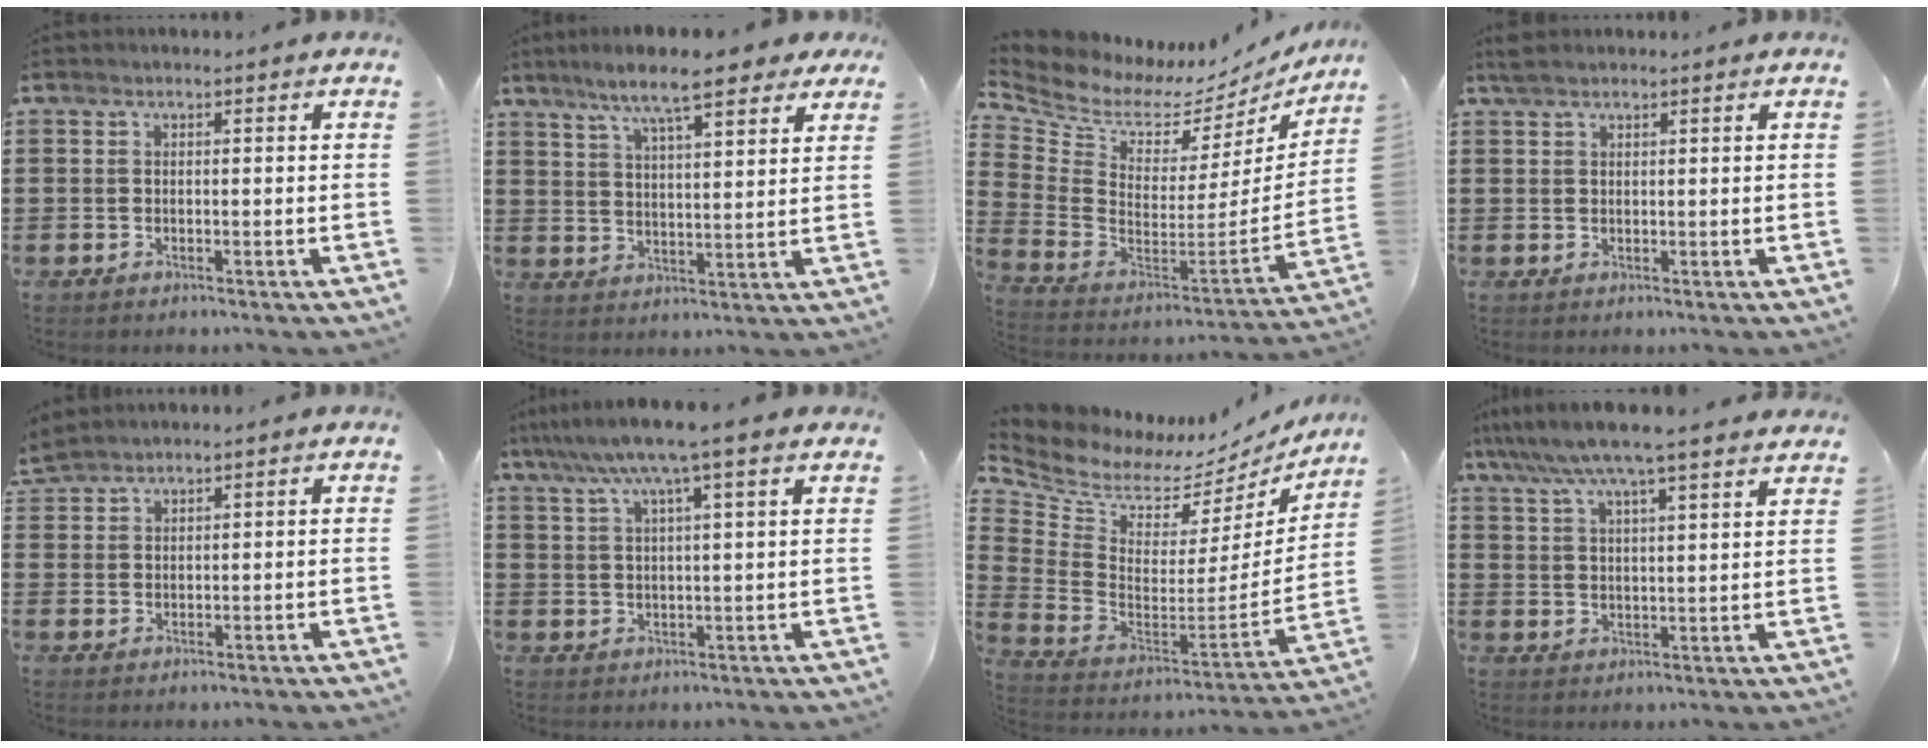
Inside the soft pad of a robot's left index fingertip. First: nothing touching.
{"total": 9.2, "force": [7.4, 1.3, 5.5], "torque": [-0.119, -0.015, 0.129]}
{"total": 5.8, "force": [4.4, 3.0, 2.3], "torque": [-0.078, -0.045, 0.073]}
{"total": 1.6, "force": [1.4, 0.5, 0.8], "torque": [-0.018, 0.002, 0.026]}
{"total": 2.2, "force": [2.1, 0.1, 0.2], "torque": [-0.010, 0.000, 0.043]}
{"total": 7.5, "force": [5.2, -0.1, 5.4], "torque": [-0.117, -0.010, 0.088]}
{"total": 5.9, "force": [4.6, 2.9, 2.4], "torque": [-0.080, -0.047, 0.076]}
{"total": 7.1, "force": [6.2, -0.3, 3.4], "torque": [-0.085, -0.028, 0.107]}